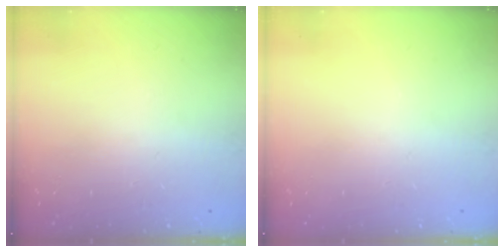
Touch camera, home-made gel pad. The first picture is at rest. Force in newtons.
{"total": 0.0}